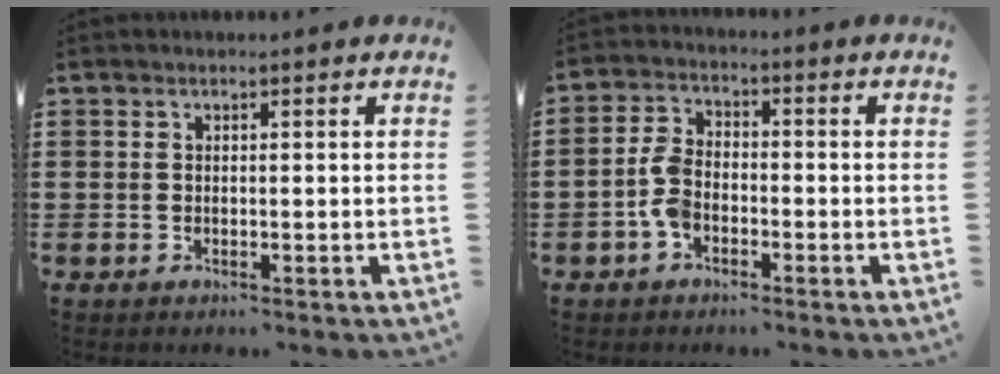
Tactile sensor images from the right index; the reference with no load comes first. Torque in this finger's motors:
{"motor_torque": [0.59, 0.38, 0.62, 0.14]}